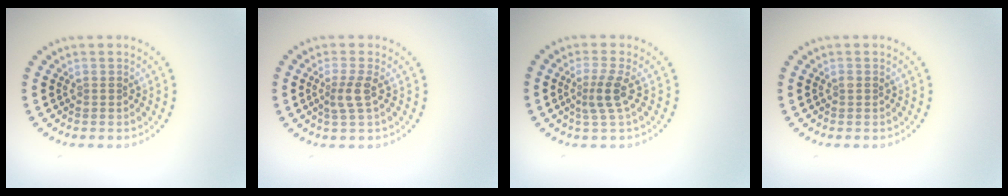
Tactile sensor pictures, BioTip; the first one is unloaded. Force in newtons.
{"total": 2.1, "press": 1.6, "slide": 1.3}
{"total": 2.4, "press": 1.7, "slide": 1.7}
{"total": 0.6, "press": 0.6, "slide": 0.0}